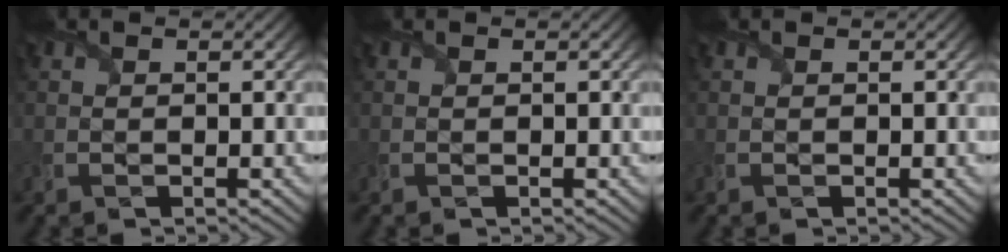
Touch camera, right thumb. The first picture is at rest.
{"total": 0.0}
{"total": 0.0}